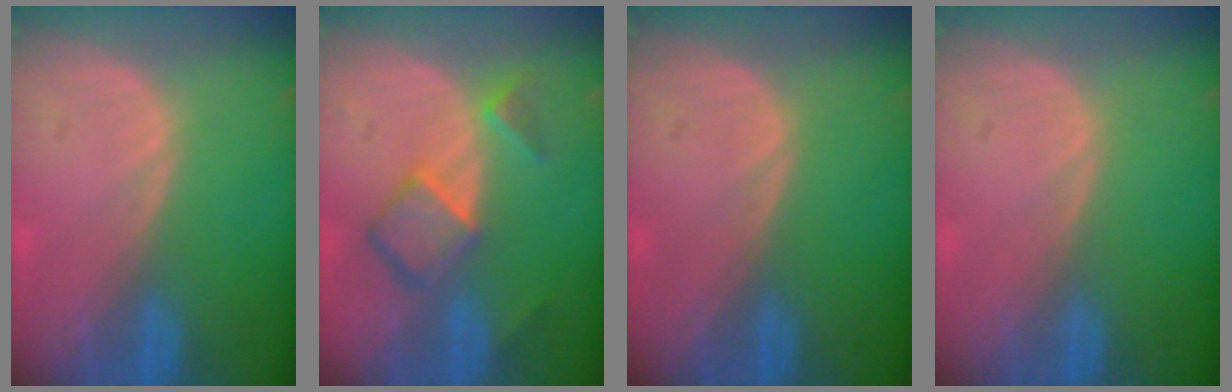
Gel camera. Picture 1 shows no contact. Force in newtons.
{"total": 6.9, "press": 5.9, "slide": 3.6}
{"total": 0.0}
{"total": 0.0}